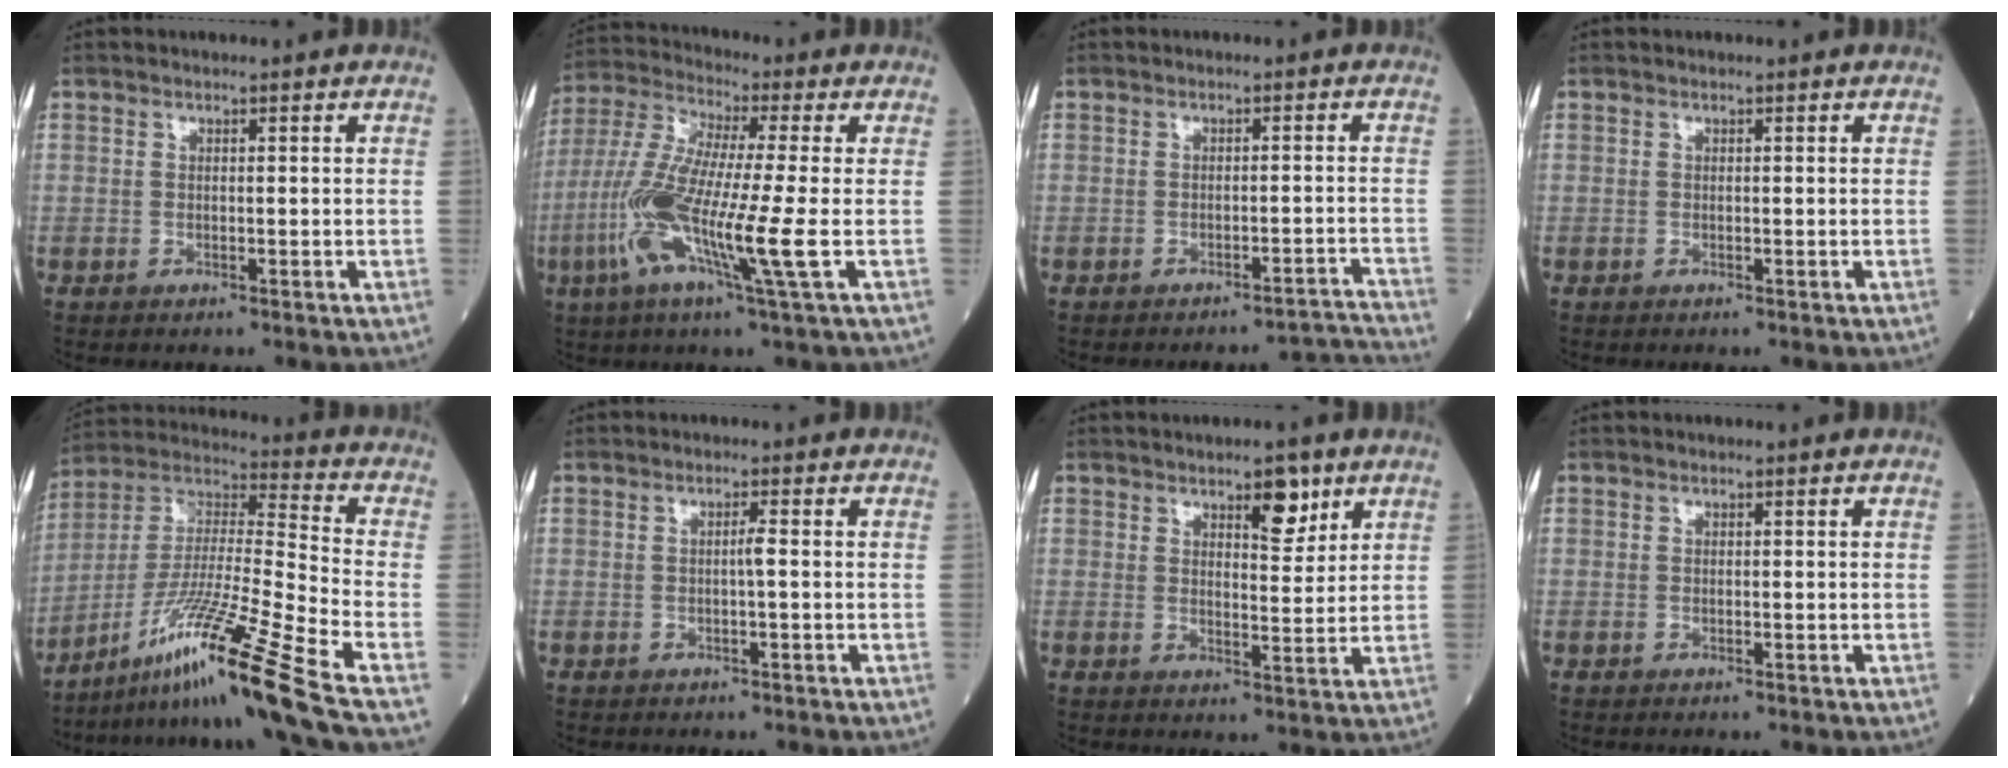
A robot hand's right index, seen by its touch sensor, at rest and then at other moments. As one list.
[{"total": 14.8, "force": [-3.6, -0.3, 14.3], "torque": [-0.299, -0.020, -0.082]}, {"total": 5.1, "force": [-4.7, -1.9, -0.5], "torque": [0.025, 0.006, -0.058]}, {"total": 0.0}, {"total": 20.2, "force": [-13.5, -3.4, 14.5], "torque": [-0.290, -0.021, -0.247]}, {"total": 1.2, "force": [-0.1, -0.2, 1.2], "torque": [-0.021, 0.000, -0.003]}, {"total": 4.9, "force": [3.1, 1.5, 3.5], "torque": [-0.051, -0.003, 0.047]}, {"total": 0.0}]